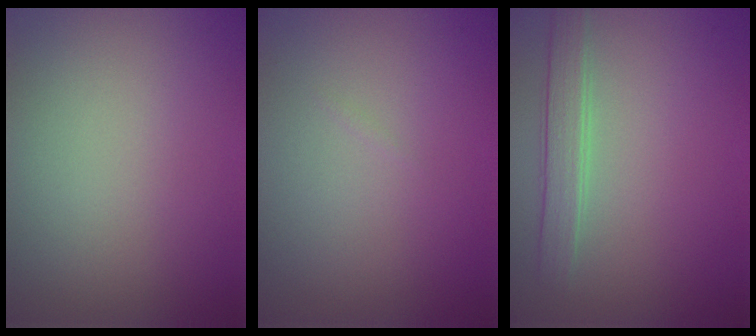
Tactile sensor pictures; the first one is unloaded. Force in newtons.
{"total": 0.0}
{"total": 2.3, "press": 2.3, "slide": 0.3}